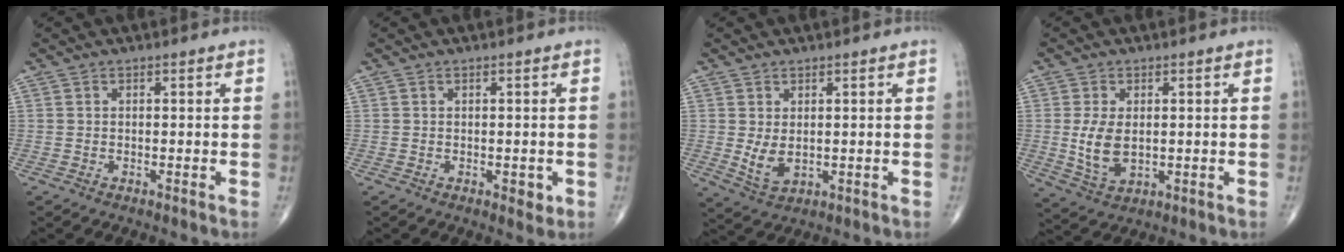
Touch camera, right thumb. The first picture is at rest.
{"total": 2.0, "force": [-0.4, 1.1, 1.7], "torque": [-0.011, -0.002, -0.004]}
{"total": 4.3, "force": [0.3, 2.6, 3.5], "torque": [-0.060, -0.010, 0.017]}
{"total": 7.0, "force": [0.2, 4.1, 5.7], "torque": [-0.108, -0.012, 0.013]}